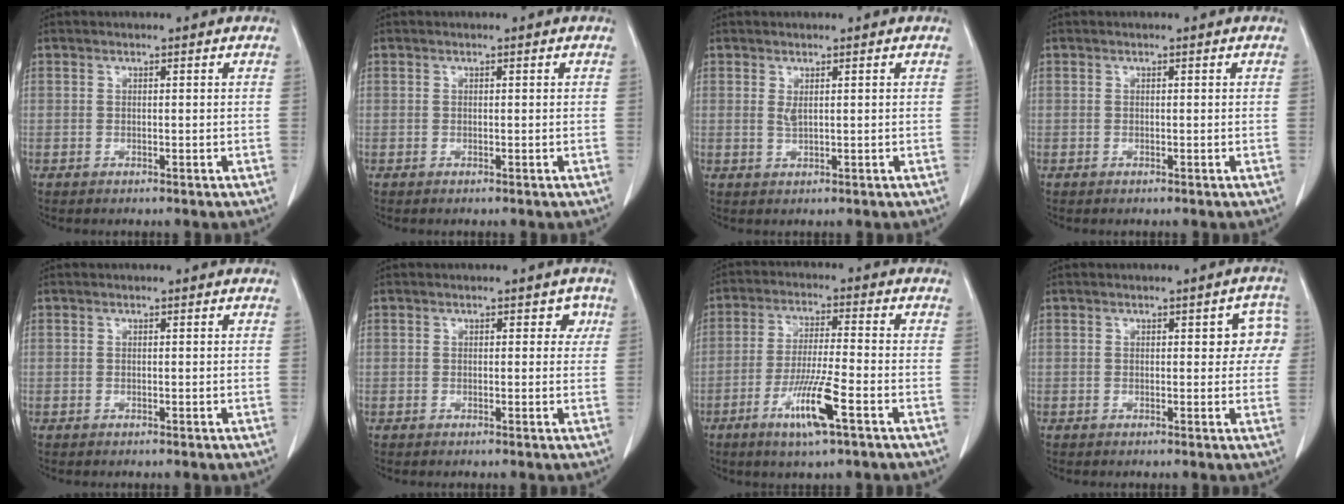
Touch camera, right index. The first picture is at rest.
{"total": 0.0}
{"total": 1.2, "force": [0.4, 0.2, 1.1], "torque": [-0.025, -0.004, 0.011]}
{"total": 0.0}
{"total": 0.0}
{"total": 2.0, "force": [0.7, 1.4, 1.2], "torque": [0.000, 0.009, 0.002]}
{"total": 9.1, "force": [-4.4, 0.1, 8.0], "torque": [-0.155, -0.014, -0.080]}
{"total": 4.3, "force": [0.9, 2.2, 3.6], "torque": [-0.022, 0.019, 0.007]}